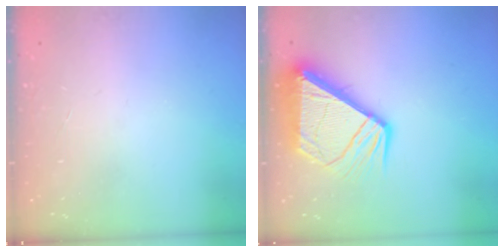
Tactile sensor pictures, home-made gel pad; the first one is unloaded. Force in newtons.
{"total": 13.2, "press": 13.1, "slide": 1.7}